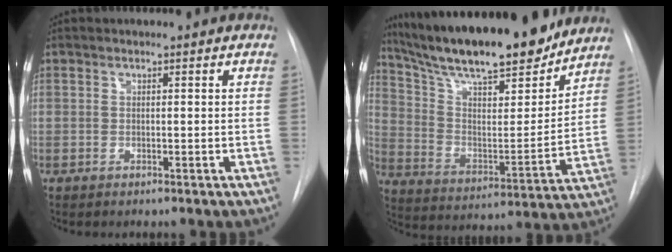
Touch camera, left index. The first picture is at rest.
{"total": 23.6, "force": [20.3, 3.9, 11.4], "torque": [-0.199, -0.006, 0.320]}